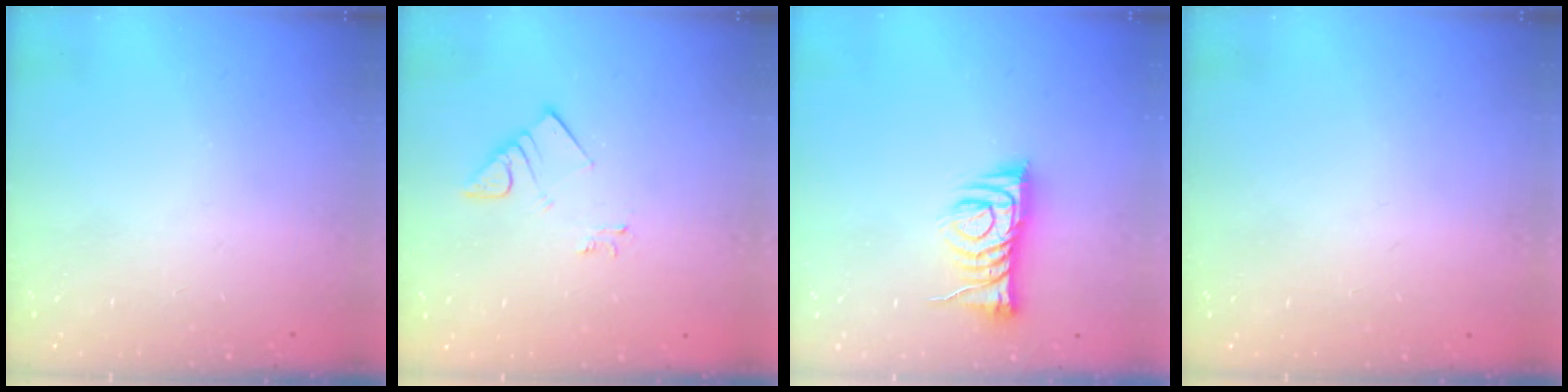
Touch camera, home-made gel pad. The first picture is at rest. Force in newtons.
{"total": 3.5, "press": 3.5, "slide": 0.2}
{"total": 9.2, "press": 9.2, "slide": 0.6}
{"total": 0.7, "press": 0.6, "slide": 0.1}